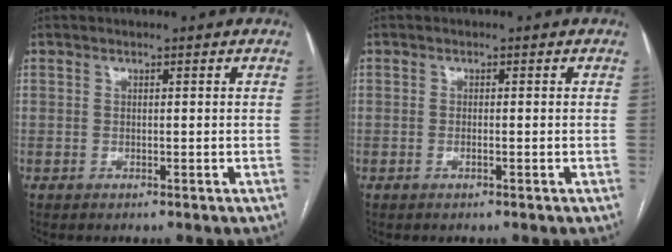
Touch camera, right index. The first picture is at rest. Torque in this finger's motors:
{"motor_torque": [0.05, 0.15, -0.03, -0.01]}